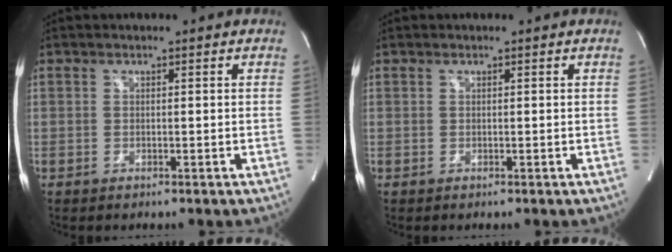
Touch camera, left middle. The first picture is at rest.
{"total": 0.0}